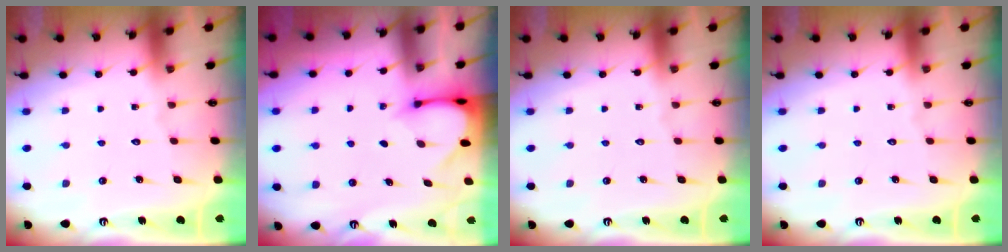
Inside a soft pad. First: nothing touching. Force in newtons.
{"total": 3.3, "press": 3.2, "slide": 0.3}
{"total": 0.0}
{"total": 0.0}